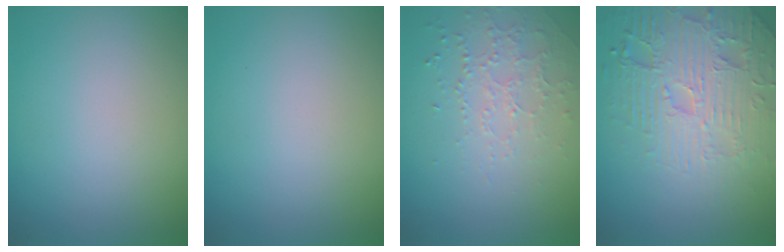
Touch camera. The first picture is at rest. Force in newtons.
{"total": 0.0}
{"total": 1.5, "press": 1.2, "slide": 0.9}
{"total": 5.5, "press": 5.0, "slide": 2.4}